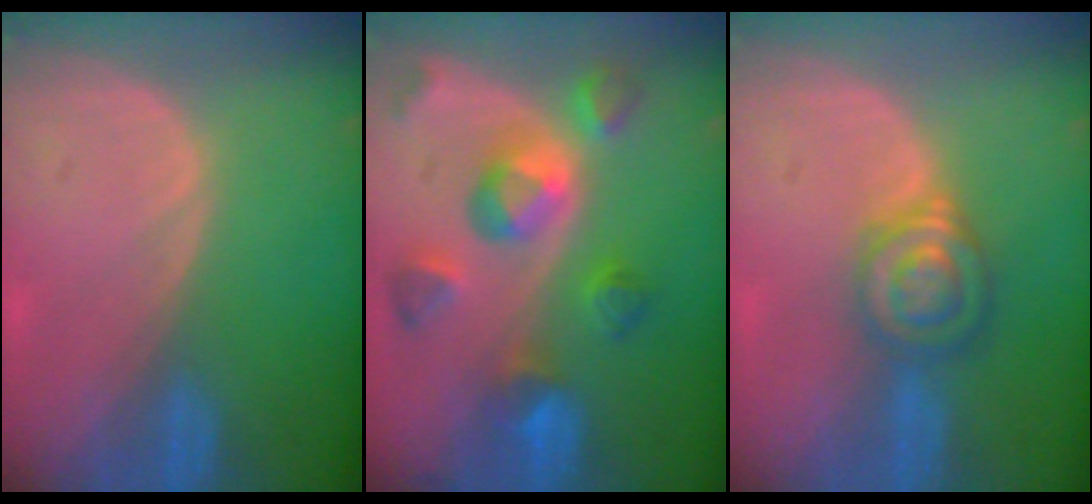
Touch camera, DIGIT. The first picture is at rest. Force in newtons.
{"total": 9.7, "press": 8.8, "slide": 4.1}
{"total": 6.4, "press": 5.8, "slide": 2.8}